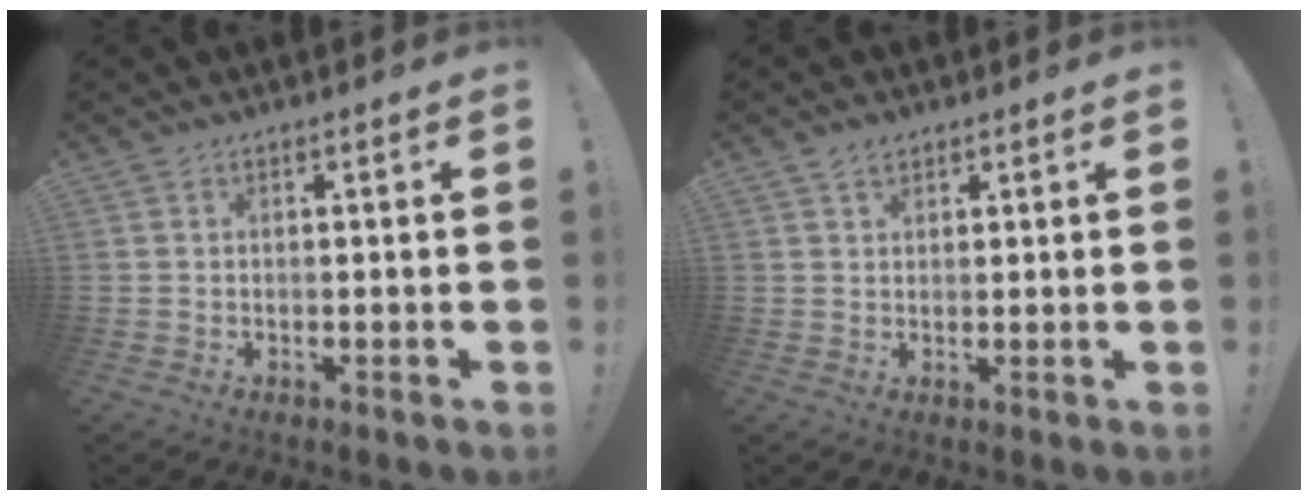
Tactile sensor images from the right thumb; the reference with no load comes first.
{"total": 2.2, "force": [1.6, 1.3, 0.7], "torque": [-0.008, -0.006, 0.029]}